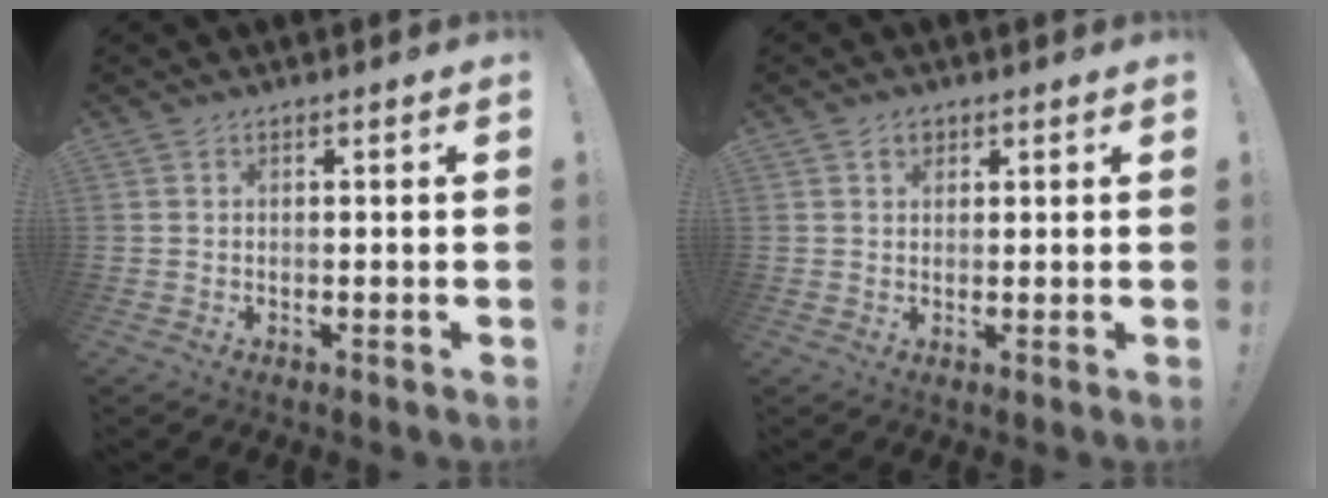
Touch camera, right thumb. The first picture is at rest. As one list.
[{"total": 2.4, "force": [1.3, 1.8, 0.9], "torque": [-0.007, -0.002, 0.021]}]